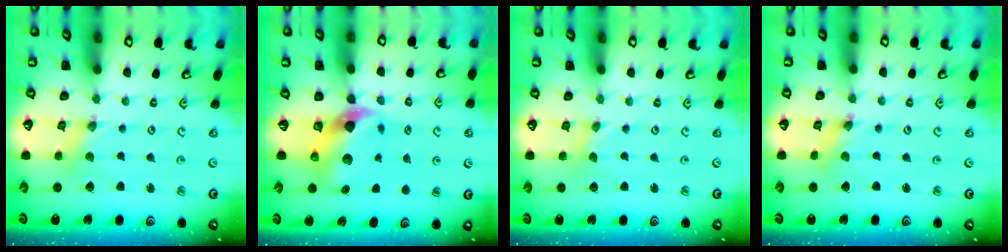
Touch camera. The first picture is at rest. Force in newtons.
{"total": 9.1, "press": 9.0, "slide": 1.2}
{"total": 0.0}
{"total": 1.6, "press": 1.6, "slide": 0.3}